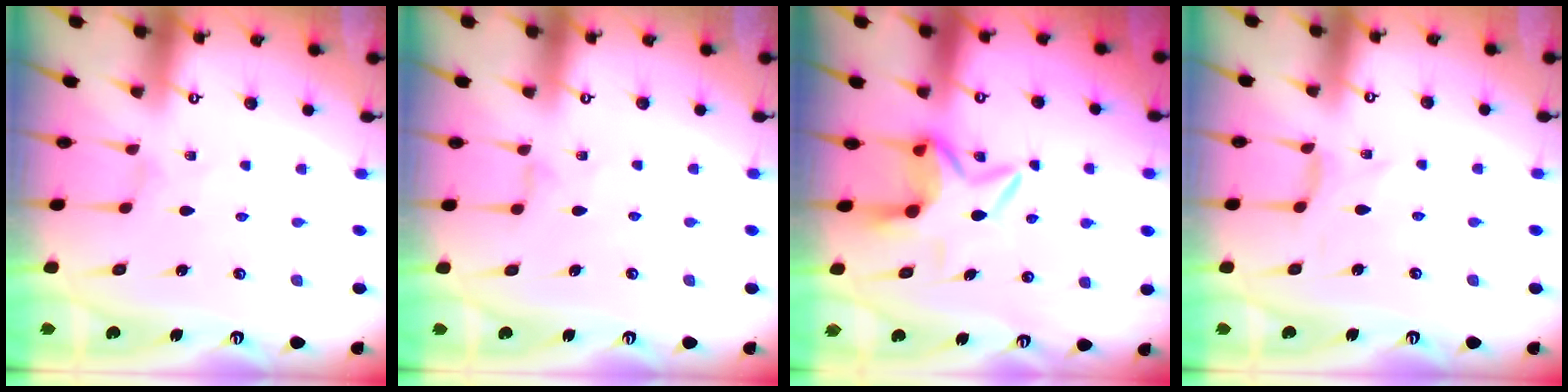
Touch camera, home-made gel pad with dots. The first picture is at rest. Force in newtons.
{"total": 1.0, "press": 1.0, "slide": 0.3}
{"total": 7.3, "press": 7.2, "slide": 1.1}
{"total": 0.0}